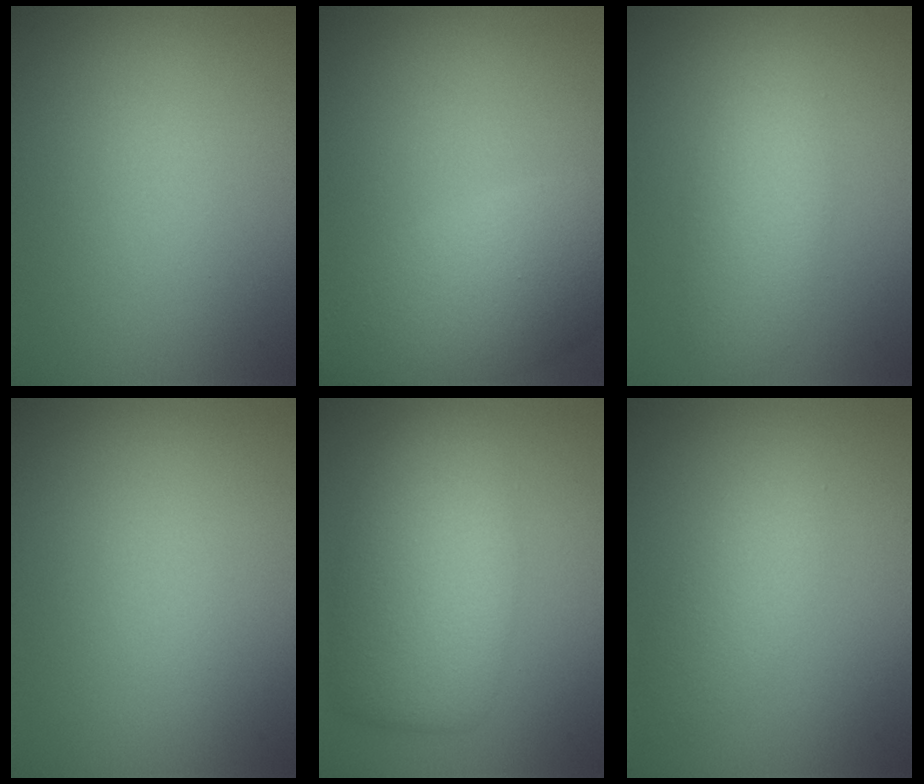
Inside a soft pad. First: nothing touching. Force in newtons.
{"total": 6.2, "press": 6.2, "slide": 0.3}
{"total": 3.6, "press": 3.6, "slide": 0.1}
{"total": 0.0}
{"total": 7.0, "press": 6.9, "slide": 0.4}
{"total": 2.8, "press": 2.8, "slide": 0.1}